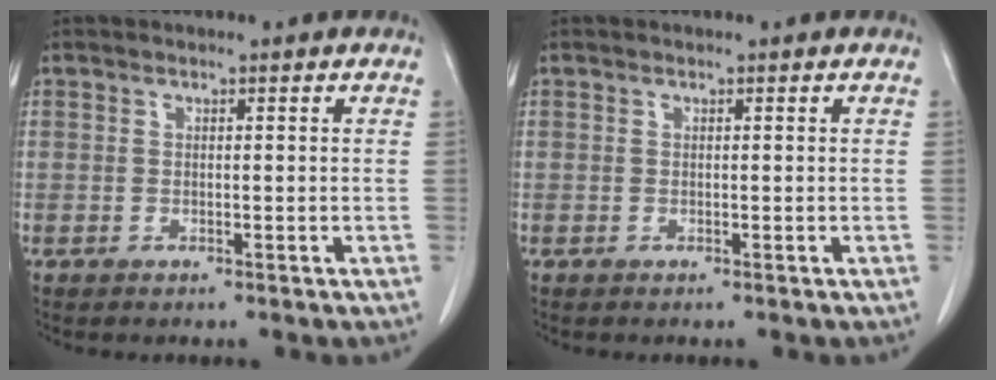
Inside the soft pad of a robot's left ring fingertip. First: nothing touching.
{"total": 0.0}